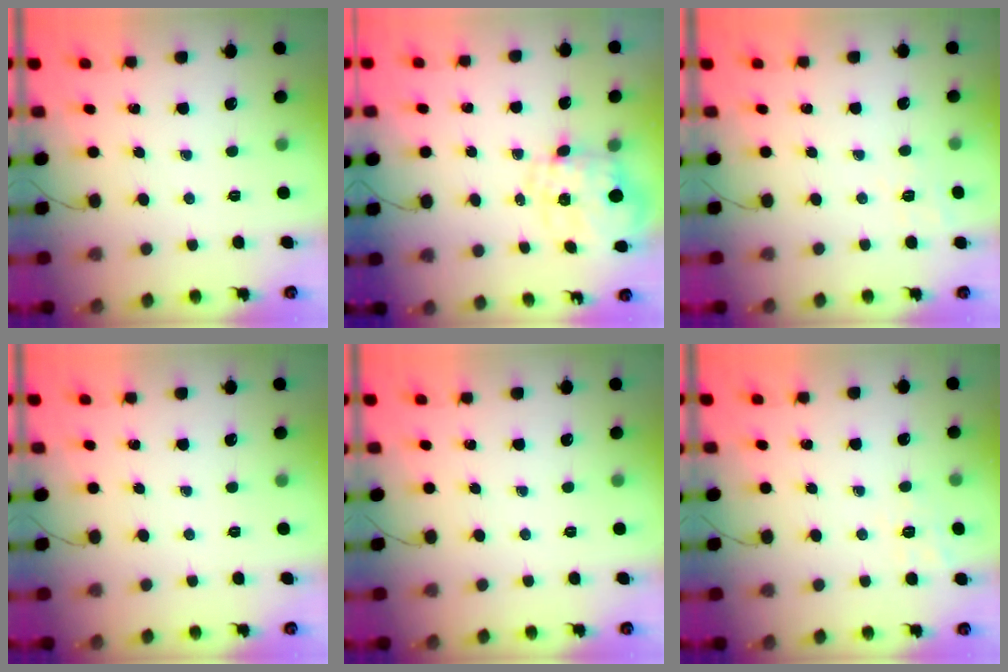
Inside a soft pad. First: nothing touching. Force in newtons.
{"total": 2.2, "press": 1.8, "slide": 1.3}
{"total": 7.7, "press": 7.4, "slide": 2.0}
{"total": 0.0}
{"total": 0.0}
{"total": 2.3, "press": 0.6, "slide": 2.2}